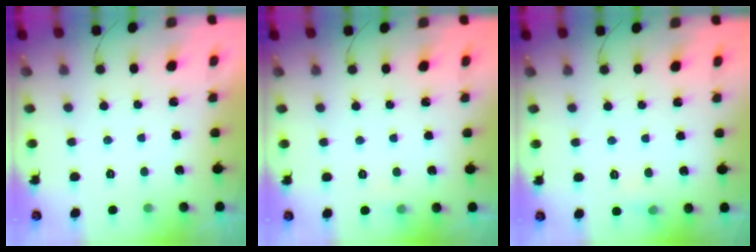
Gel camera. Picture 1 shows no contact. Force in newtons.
{"total": 7.9, "press": 3.6, "slide": 7.0}
{"total": 4.8, "press": 4.5, "slide": 1.6}